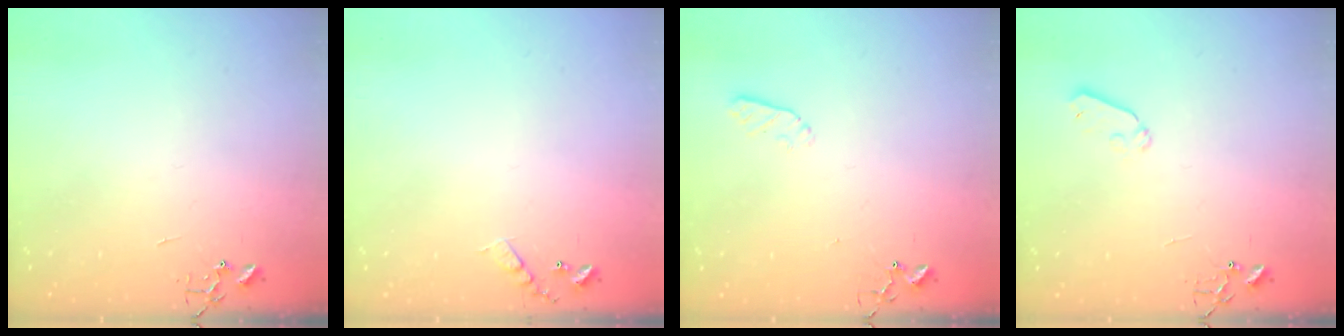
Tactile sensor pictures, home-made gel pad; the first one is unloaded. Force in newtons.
{"total": 6.7, "press": 6.6, "slide": 0.4}
{"total": 3.9, "press": 3.9, "slide": 0.4}
{"total": 5.7, "press": 5.7, "slide": 0.5}